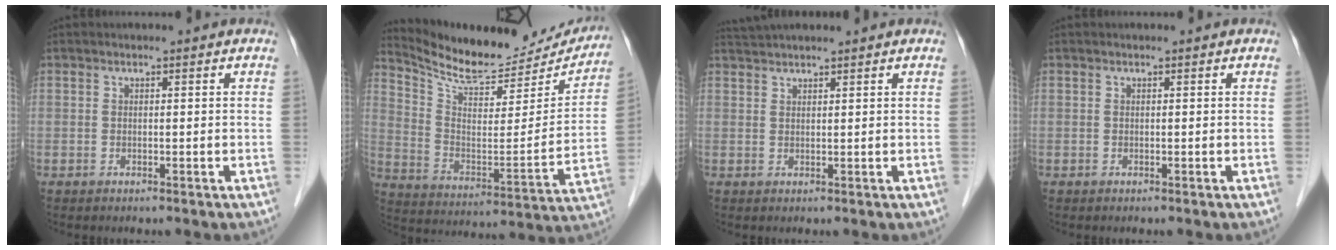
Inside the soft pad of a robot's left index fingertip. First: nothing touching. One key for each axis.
{"total": 20.1, "fx": 18.9, "fy": 5.1, "fz": 4.6, "tx": -0.078, "ty": -0.041, "tz": 0.278}
{"total": 4.3, "fx": 4.0, "fy": 0.0, "fz": 1.7, "tx": -0.030, "ty": 0.037, "tz": 0.075}
{"total": 0.0}